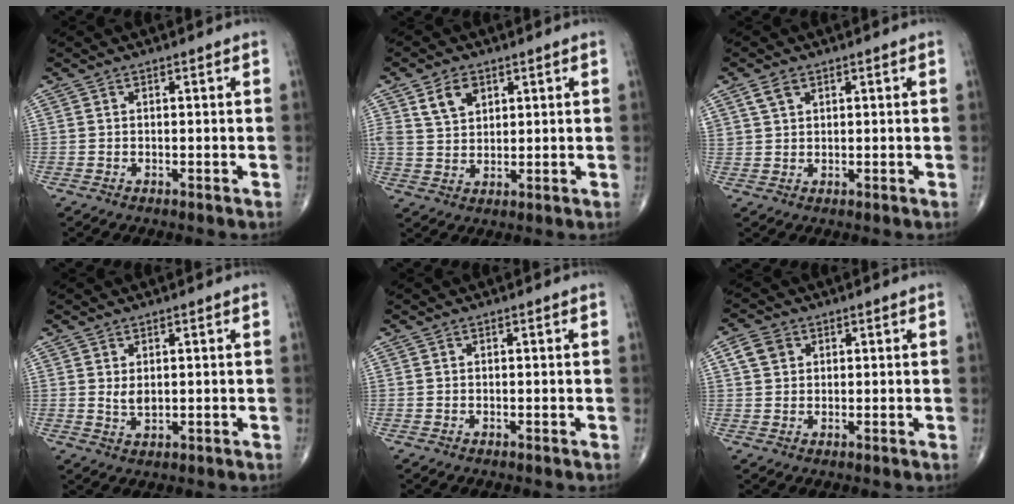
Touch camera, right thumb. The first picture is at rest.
{"total": 6.0, "force": [3.1, 3.9, 3.3], "torque": [-0.046, -0.016, 0.061]}
{"total": 3.1, "force": [1.7, 1.9, 1.6], "torque": [-0.029, -0.004, 0.039]}
{"total": 2.4, "force": [0.6, 1.3, 1.9], "torque": [-0.027, -0.008, 0.016]}
{"total": 0.0}
{"total": 4.0, "force": [1.5, 3.2, 1.9], "torque": [-0.026, 0.002, 0.027]}